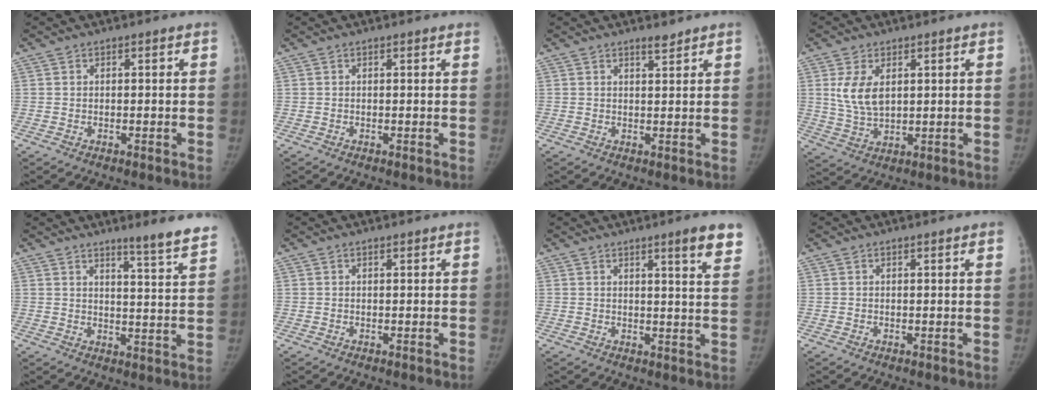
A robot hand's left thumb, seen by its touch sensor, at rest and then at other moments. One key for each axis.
{"total": 1.1, "fx": 0.9, "fy": 0.0, "fz": 0.6, "tx": -0.007, "ty": 0.004, "tz": 0.009}
{"total": 1.8, "fx": 1.6, "fy": 0.4, "fz": 0.7, "tx": -0.001, "ty": -0.013, "tz": 0.026}
{"total": 7.2, "fx": 2.1, "fy": 4.2, "fz": 5.5, "tx": -0.095, "ty": -0.009, "tz": 0.051}
{"total": 9.2, "fx": 7.5, "fy": 0.2, "fz": 5.2, "tx": -0.052, "ty": -0.055, "tz": 0.094}
{"total": 0.0}
{"total": 7.4, "fx": 5.0, "fy": 0.3, "fz": 5.5, "tx": -0.057, "ty": -0.026, "tz": 0.057}
{"total": 1.6, "fx": 1.0, "fy": -0.1, "fz": 1.2, "tx": -0.015, "ty": 0.004, "tz": 0.012}